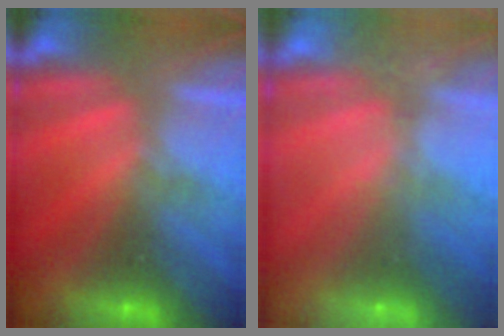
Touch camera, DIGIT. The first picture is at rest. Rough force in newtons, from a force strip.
{"total": 2.4}